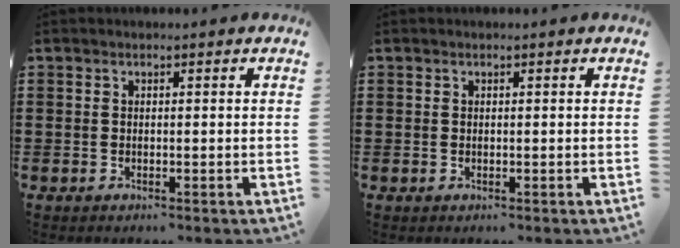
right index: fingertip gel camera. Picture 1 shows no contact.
{"total": 0.0}